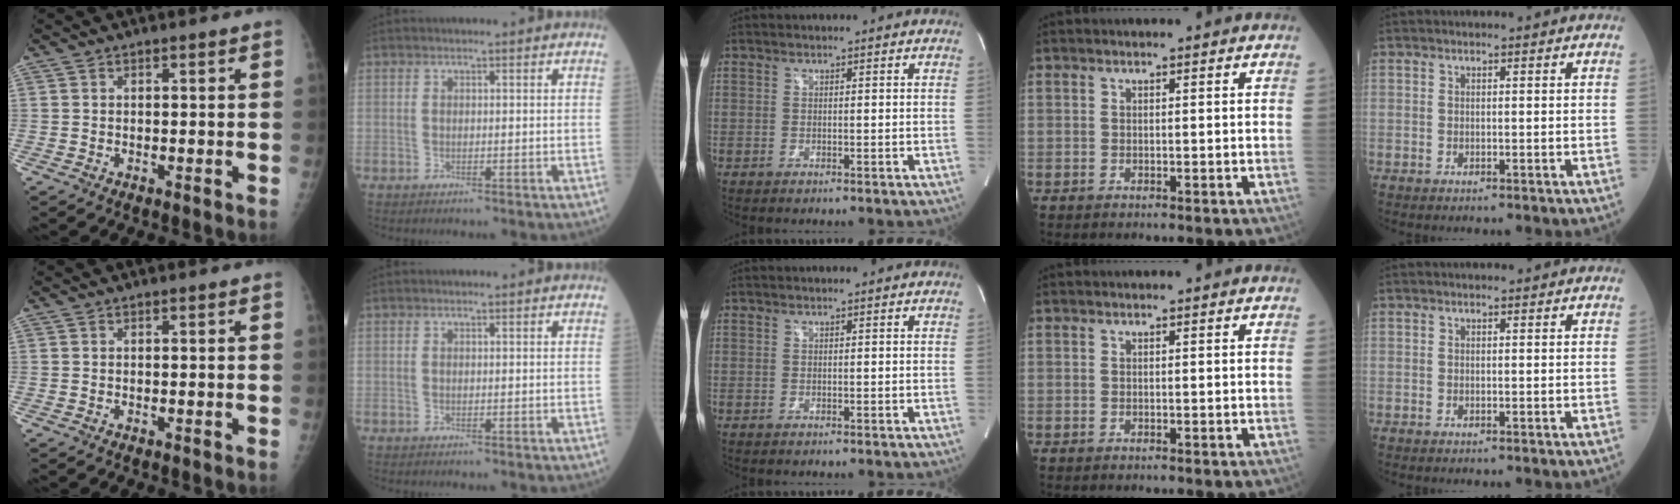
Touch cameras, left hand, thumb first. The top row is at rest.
{}